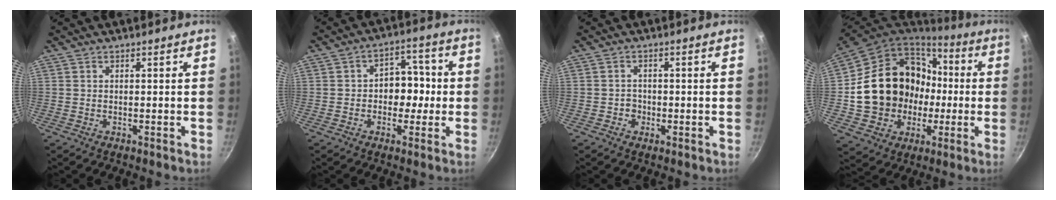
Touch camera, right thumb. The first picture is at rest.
{"total": 8.0, "force": [-0.7, 6.1, 5.1], "torque": [-0.005, 0.024, -0.016]}
{"total": 2.1, "force": [-0.7, 1.9, 0.6], "torque": [0.003, 0.002, -0.012]}
{"total": 21.6, "force": [-0.1, 18.4, 11.5], "torque": [-0.174, 0.042, 0.024]}